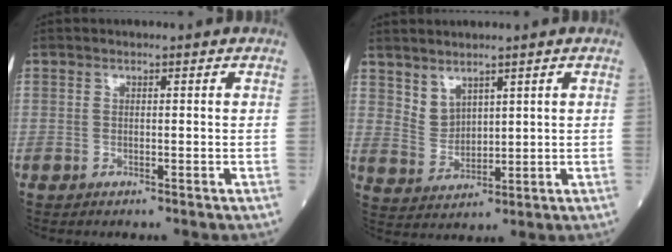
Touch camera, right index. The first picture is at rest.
{"total": 4.0, "force": [3.0, 2.2, 1.6], "torque": [-0.038, 0.002, 0.072]}